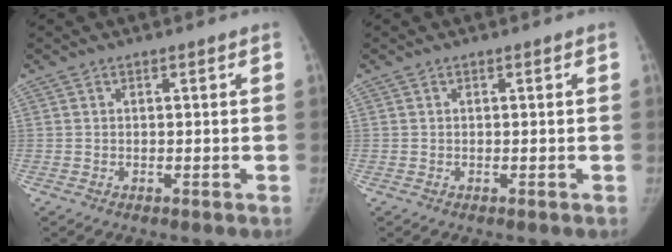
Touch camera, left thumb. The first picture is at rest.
{"total": 0.0}